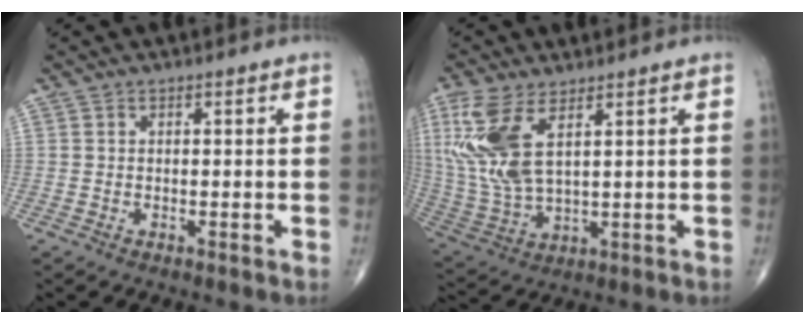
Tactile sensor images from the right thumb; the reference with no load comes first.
{"total": 13.2, "force": [5.0, 5.4, 10.9], "torque": [-0.258, -0.017, 0.114]}